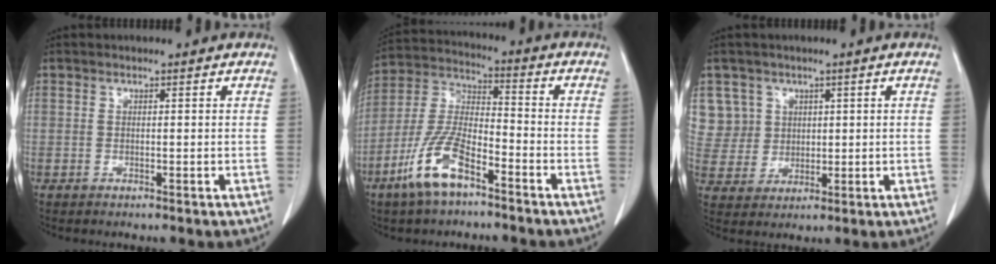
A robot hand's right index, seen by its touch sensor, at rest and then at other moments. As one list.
[{"total": 11.3, "force": [-6.7, 3.5, 8.4], "torque": [-0.190, -0.005, -0.133]}, {"total": 7.0, "force": [3.1, 6.2, -0.1], "torque": [0.008, 0.014, 0.072]}]